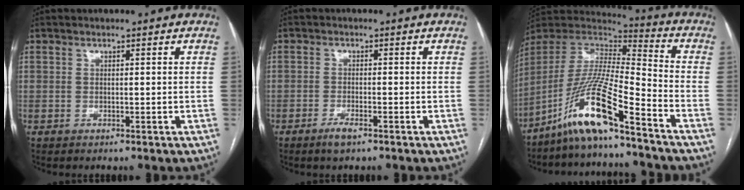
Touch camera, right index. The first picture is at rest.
{"total": 2.5, "force": [-1.7, 0.4, 1.8], "torque": [-0.037, -0.002, -0.031]}
{"total": 15.5, "force": [-10.9, 0.1, 10.9], "torque": [-0.227, -0.005, -0.207]}